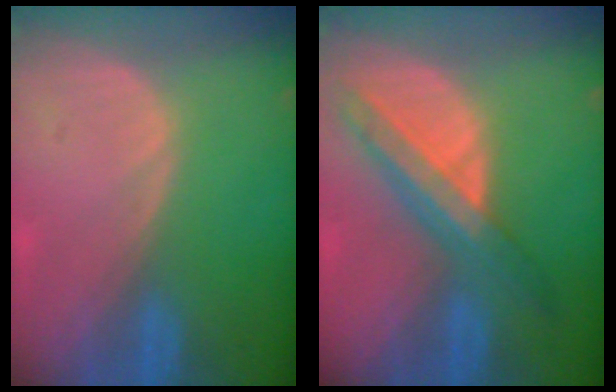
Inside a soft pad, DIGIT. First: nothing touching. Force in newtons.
{"total": 8.5, "press": 7.3, "slide": 4.3}